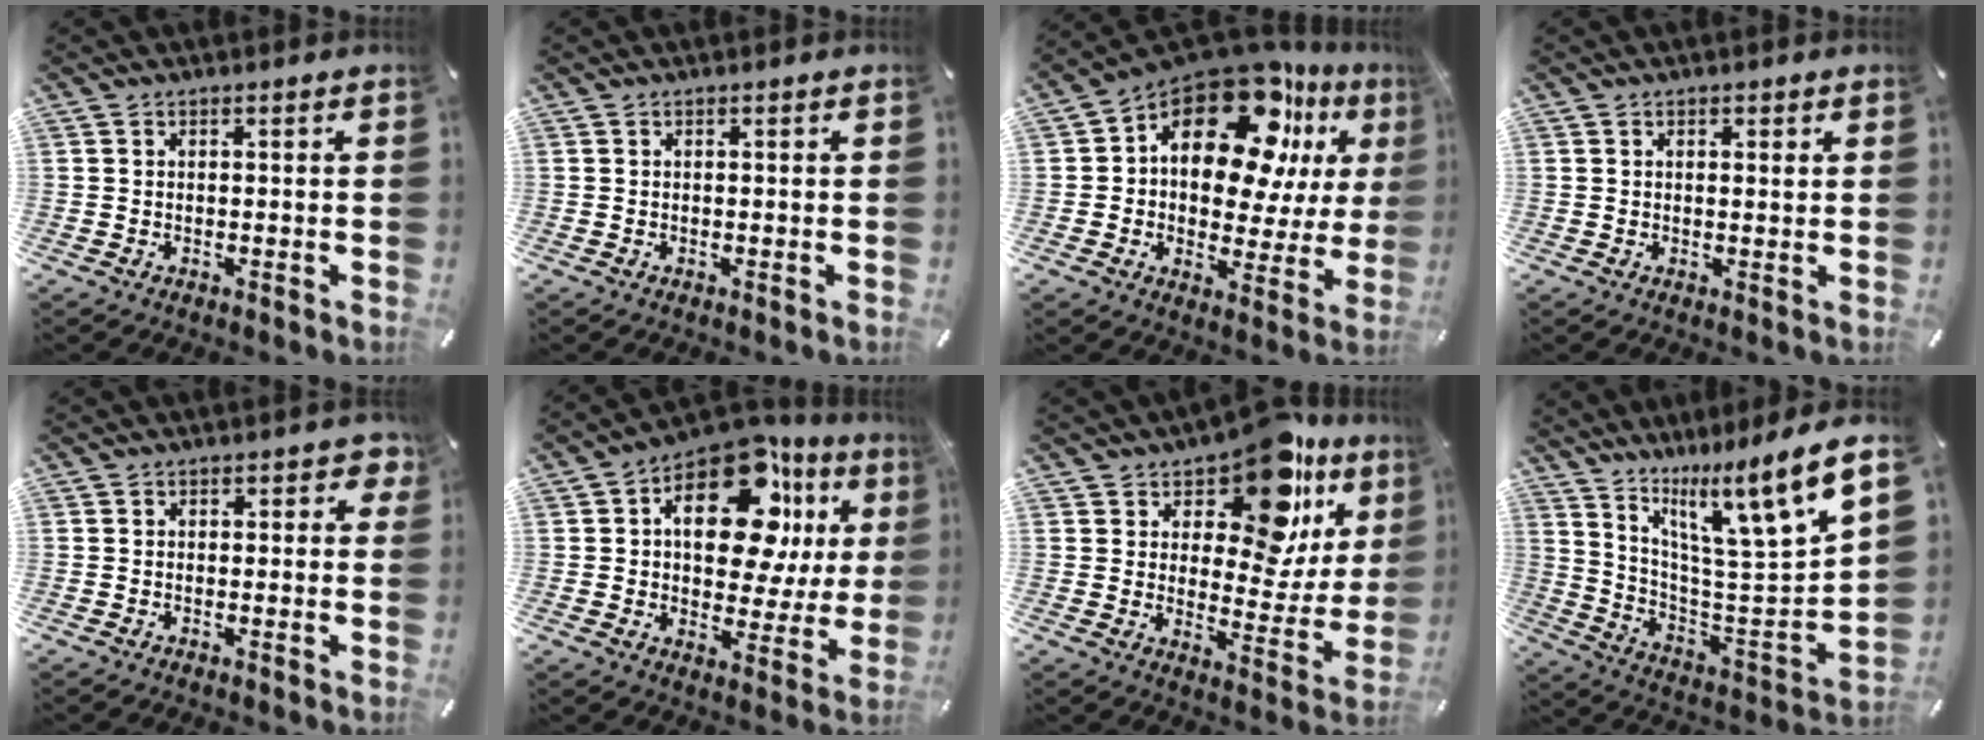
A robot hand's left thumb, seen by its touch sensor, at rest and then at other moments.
{"total": 0.0}
{"total": 19.3, "force": [11.3, 10.1, 11.9], "torque": [-0.191, -0.092, 0.190]}
{"total": 1.2, "force": [0.6, 0.7, 0.8], "torque": [-0.016, 0.002, 0.010]}
{"total": 2.2, "force": [0.3, 1.5, 1.6], "torque": [-0.008, -0.002, -0.001]}
{"total": 20.1, "force": [7.9, 10.9, 14.9], "torque": [-0.220, -0.048, 0.130]}
{"total": 16.4, "force": [11.1, 7.4, 9.5], "torque": [-0.148, -0.085, 0.188]}
{"total": 13.4, "force": [10.2, 1.4, 8.5], "torque": [-0.138, -0.101, 0.153]}